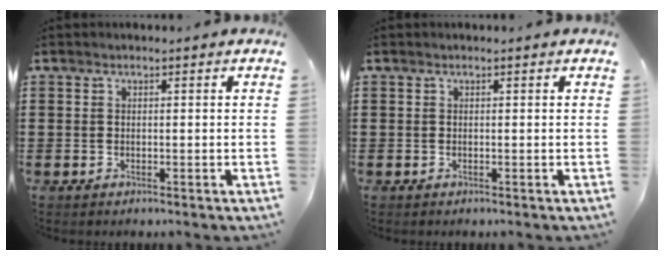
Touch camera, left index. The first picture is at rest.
{"total": 0.0}